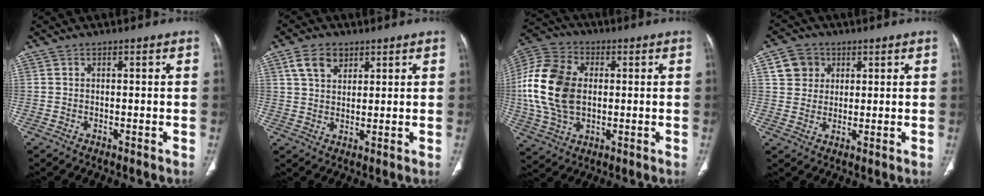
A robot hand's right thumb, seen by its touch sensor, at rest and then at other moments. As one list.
[{"total": 6.0, "force": [3.2, 4.0, 3.2], "torque": [-0.044, -0.011, 0.061]}, {"total": 17.7, "force": [0.7, 12.0, 13.0], "torque": [-0.264, 0.012, 0.014]}, {"total": 8.7, "force": [3.1, 7.8, 2.3], "torque": [-0.011, -0.003, 0.055]}]